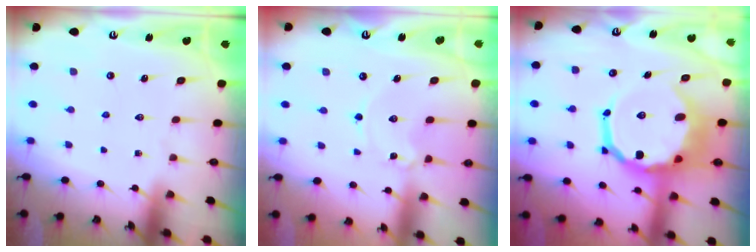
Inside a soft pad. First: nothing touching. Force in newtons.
{"total": 1.6, "press": 1.6, "slide": 0.1}
{"total": 14.2, "press": 13.7, "slide": 3.6}